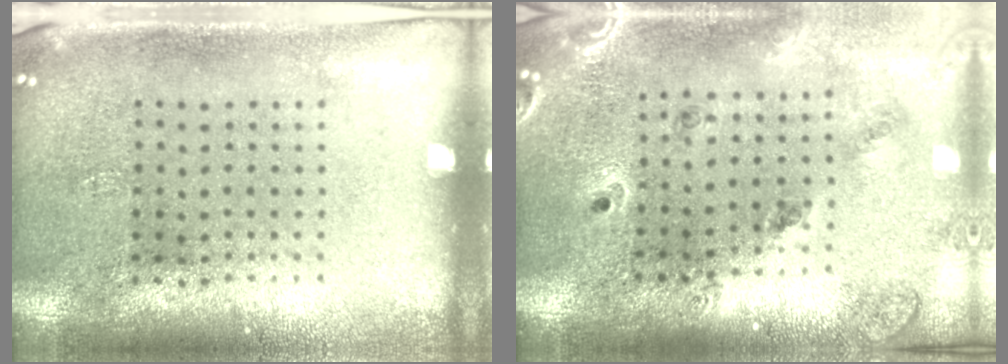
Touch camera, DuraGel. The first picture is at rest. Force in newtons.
{"total": 1.4, "press": 1.3, "slide": 0.3}